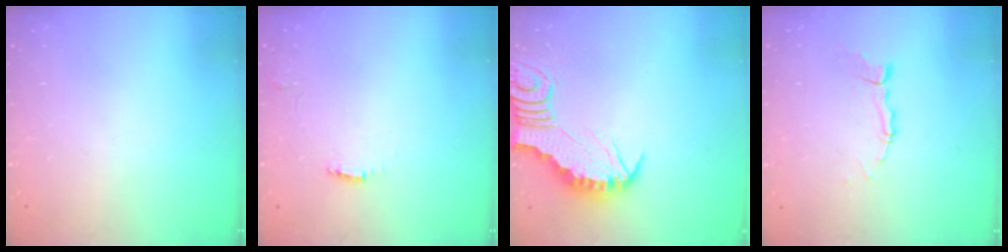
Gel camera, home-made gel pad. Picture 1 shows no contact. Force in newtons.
{"total": 5.0, "press": 5.0, "slide": 0.5}
{"total": 2.7, "press": 2.7, "slide": 0.3}
{"total": 4.4, "press": 4.4, "slide": 0.3}